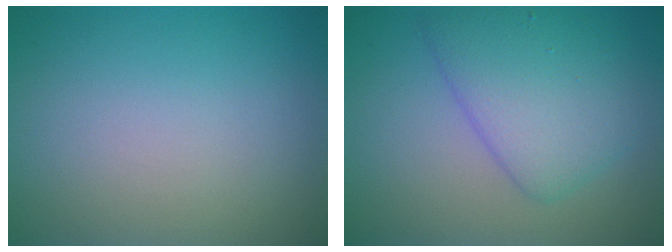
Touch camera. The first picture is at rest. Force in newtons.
{"total": 5.5, "press": 5.5, "slide": 0.2}